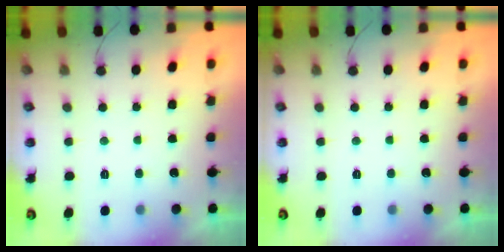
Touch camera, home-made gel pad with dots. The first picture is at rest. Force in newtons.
{"total": 0.0}